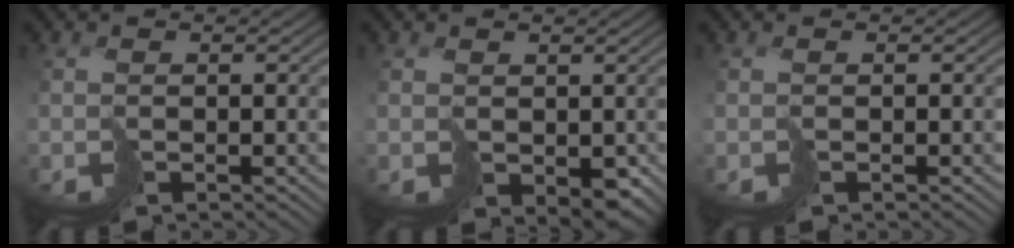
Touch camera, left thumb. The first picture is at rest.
{"total": 2.6, "force": [0.4, 1.9, 1.7], "torque": [-0.036, -0.011, 0.016]}
{"total": 0.0}